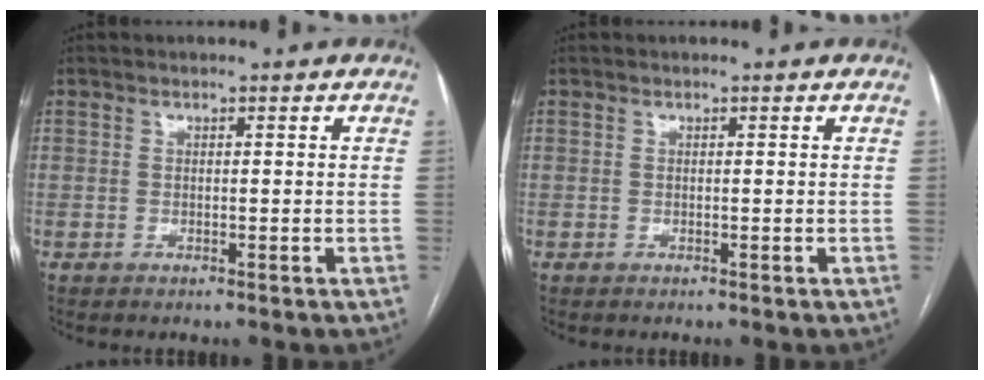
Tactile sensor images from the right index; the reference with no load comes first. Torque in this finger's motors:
{"motor_torque": [0.00, 0.00, 0.00, 0.00]}